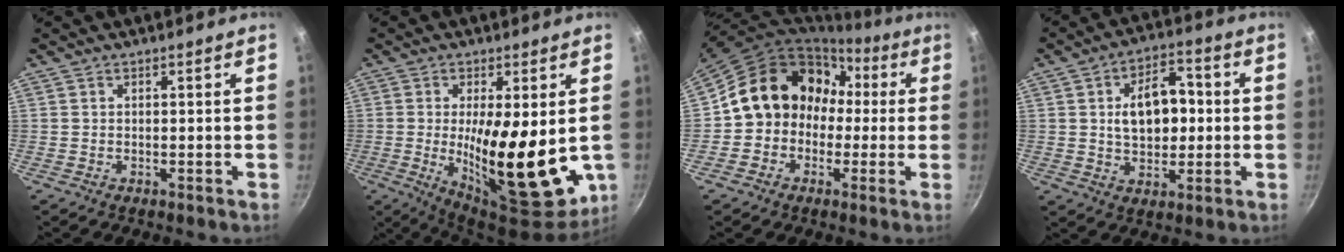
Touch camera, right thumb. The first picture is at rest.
{"total": 19.9, "force": [-1.0, 7.1, 18.6], "torque": [-0.263, -0.024, -0.003]}
{"total": 15.1, "force": [0.0, 13.0, 7.6], "torque": [-0.076, 0.060, -0.010]}
{"total": 12.2, "force": [0.9, 7.9, 9.3], "torque": [-0.111, 0.014, 0.012]}